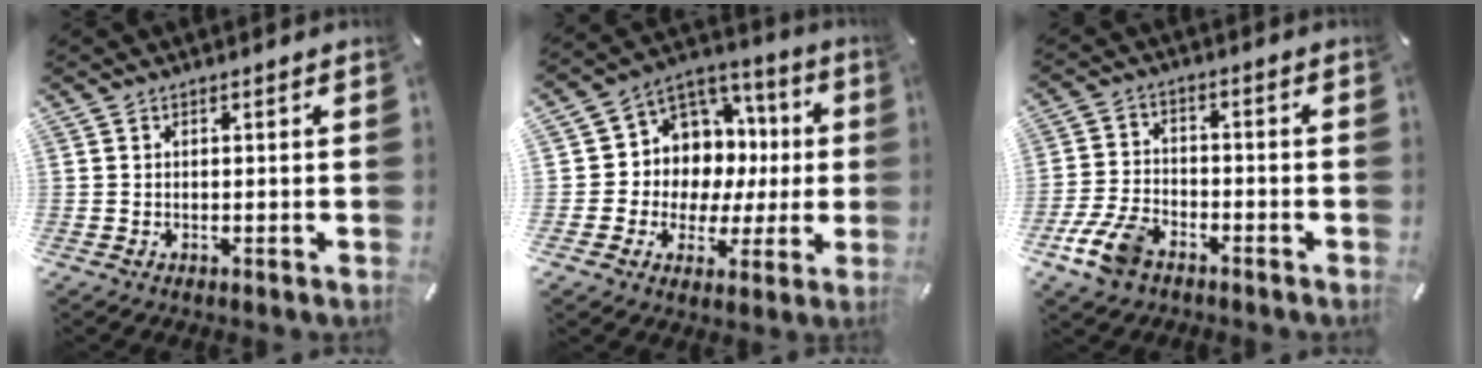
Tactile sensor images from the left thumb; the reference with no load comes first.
{"total": 9.7, "force": [1.6, 9.5, 1.4], "torque": [-0.028, -0.041, 0.045]}
{"total": 9.2, "force": [-5.6, 5.2, 5.1], "torque": [-0.115, 0.022, -0.104]}